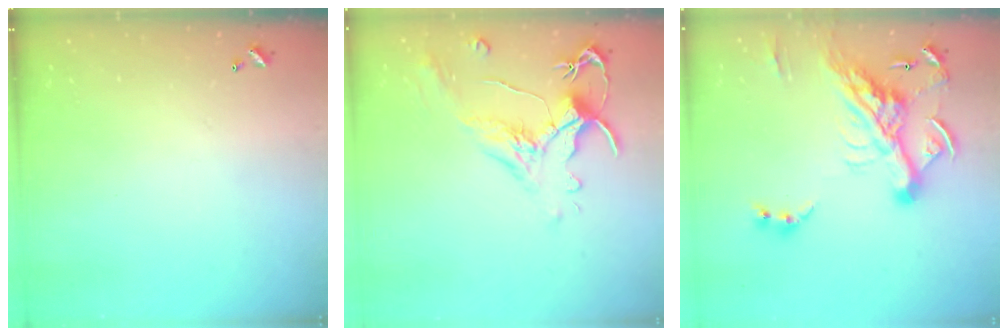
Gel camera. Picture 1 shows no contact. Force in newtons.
{"total": 1.6, "press": 1.1, "slide": 1.2}
{"total": 18.2, "press": 18.0, "slide": 2.7}